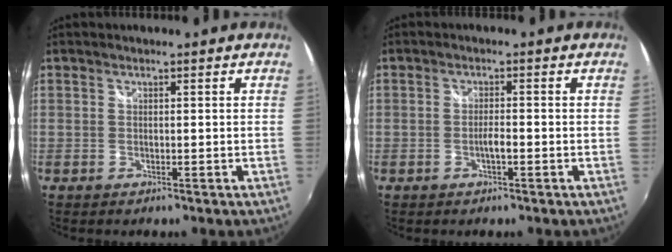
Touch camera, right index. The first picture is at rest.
{"total": 2.0, "force": [-0.9, 0.3, 1.8], "torque": [-0.034, 0.000, -0.017]}